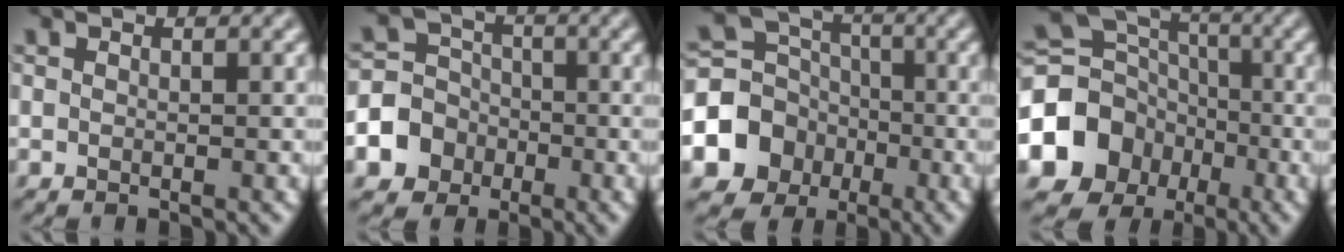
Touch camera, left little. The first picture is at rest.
{"total": 7.0, "force": [-2.8, 6.3, 1.3], "torque": [-0.021, 0.002, -0.072]}
{"total": 7.1, "force": [-2.7, 6.1, 2.3], "torque": [-0.049, 0.004, -0.071]}
{"total": 11.8, "force": [-4.5, 10.2, 4.0], "torque": [-0.096, -0.015, -0.104]}